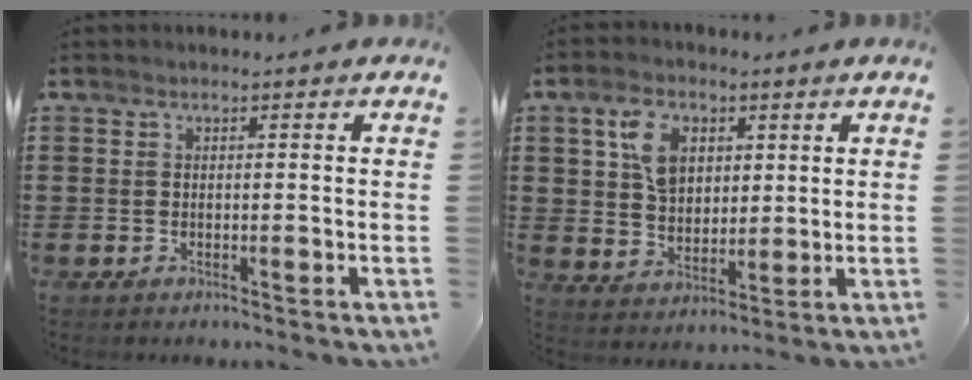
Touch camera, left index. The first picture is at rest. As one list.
[{"total": 7.1, "force": [2.8, 4.8, 4.5], "torque": [-0.090, 0.011, 0.046]}]